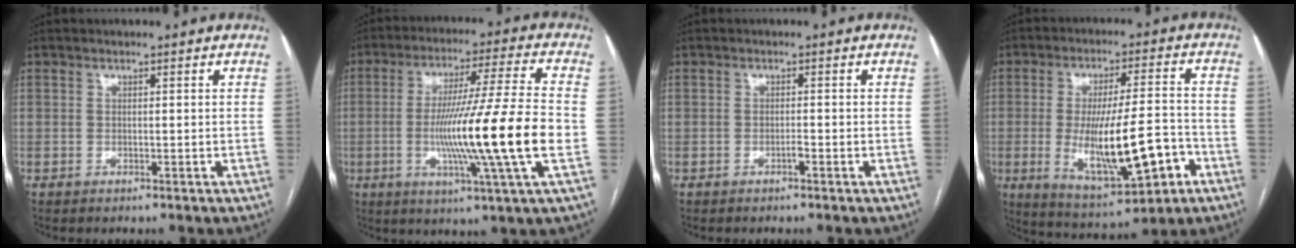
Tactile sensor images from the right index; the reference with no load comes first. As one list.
[{"total": 18.0, "force": [-3.2, -2.3, 17.6], "torque": [-0.311, -0.019, -0.064]}, {"total": 0.9, "force": [-0.6, 0.0, 0.7], "torque": [-0.016, 0.000, -0.010]}, {"total": 16.1, "force": [-4.4, 3.6, 15.1], "torque": [-0.261, -0.007, -0.056]}]